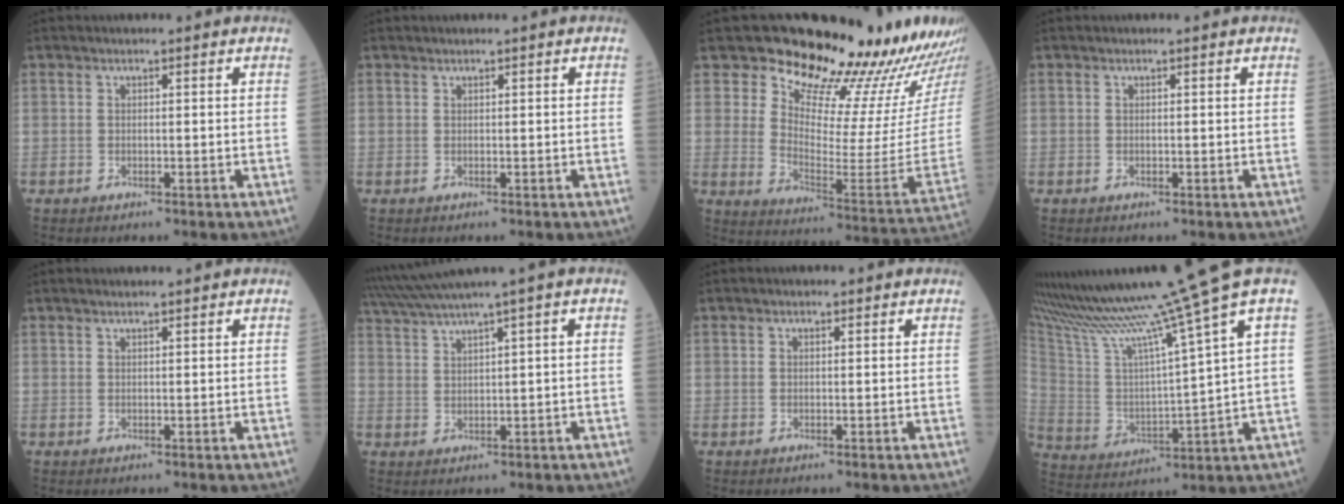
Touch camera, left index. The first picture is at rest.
{"total": 0.0}
{"total": 22.6, "force": [20.8, 2.6, 8.4], "torque": [-0.131, -0.126, 0.267]}
{"total": 0.0}
{"total": 2.5, "force": [2.3, 0.1, 0.9], "torque": [-0.009, 0.023, 0.039]}
{"total": 6.1, "force": [4.7, -1.8, 3.4], "torque": [-0.077, 0.017, 0.098]}
{"total": 0.6, "force": [0.3, 0.5, 0.0], "torque": [0.000, 0.001, 0.006]}
{"total": 17.3, "force": [14.1, -3.7, 9.4], "torque": [-0.172, -0.043, 0.249]}